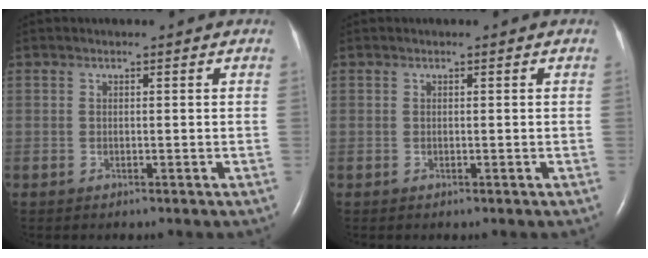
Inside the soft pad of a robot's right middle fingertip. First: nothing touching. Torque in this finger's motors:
{"motor_torque": [-0.02, 0.06, 0.00, 0.00]}